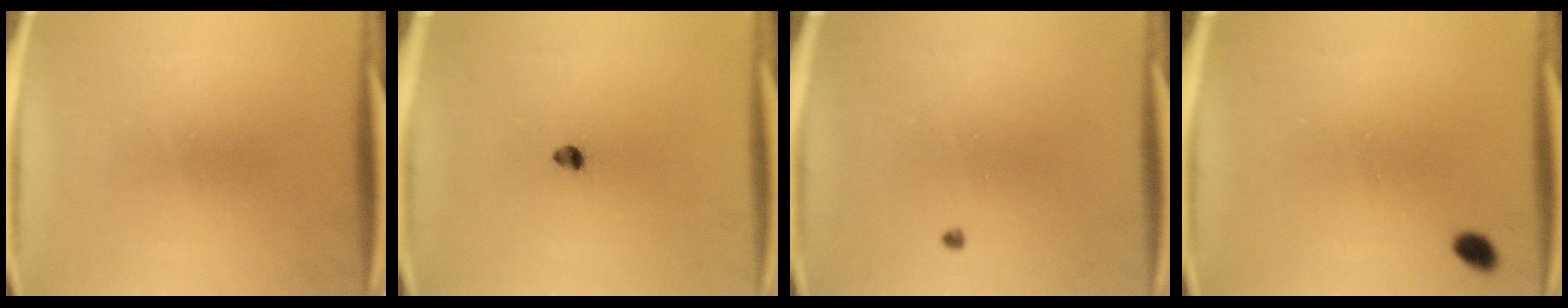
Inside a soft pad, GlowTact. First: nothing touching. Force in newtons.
{"total": 1.7}
{"total": 0.7}
{"total": 1.9}